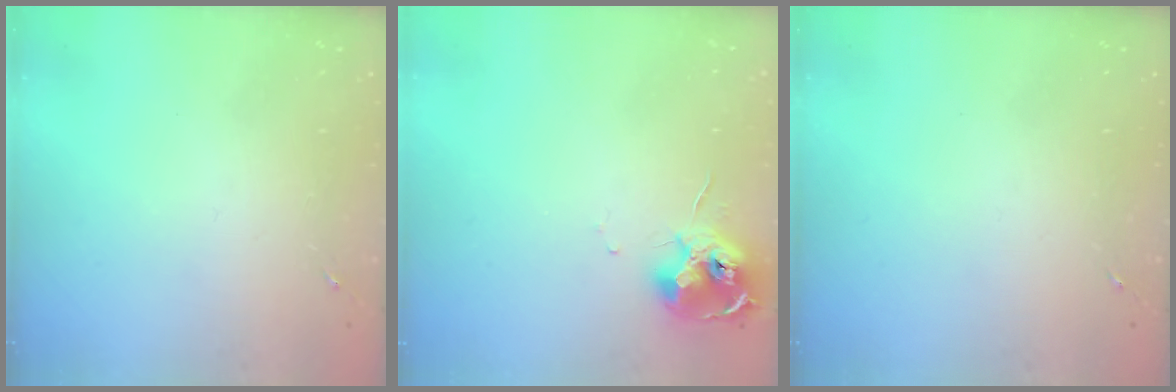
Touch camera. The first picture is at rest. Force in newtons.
{"total": 12.0, "press": 11.9, "slide": 1.3}
{"total": 0.0}